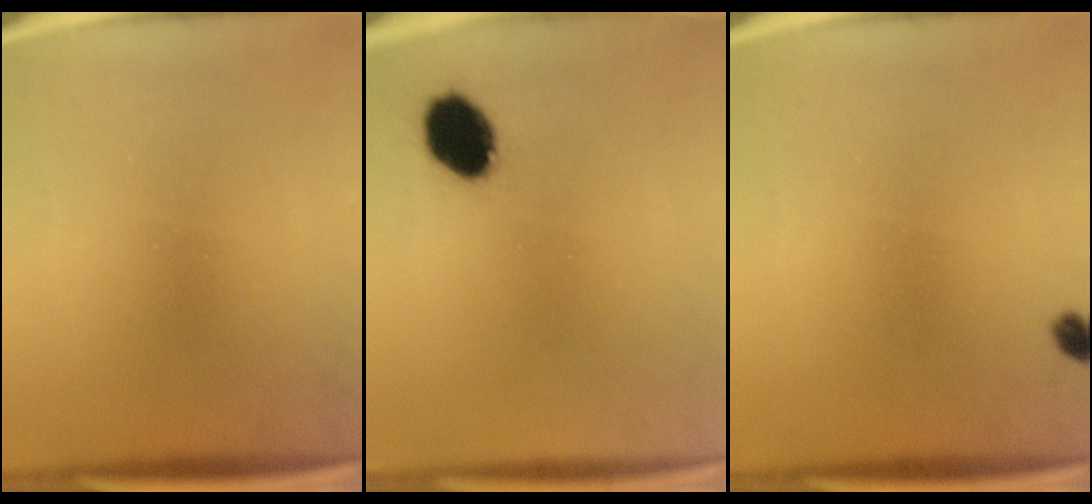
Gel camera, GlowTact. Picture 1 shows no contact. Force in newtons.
{"total": 8.6}
{"total": 1.5}